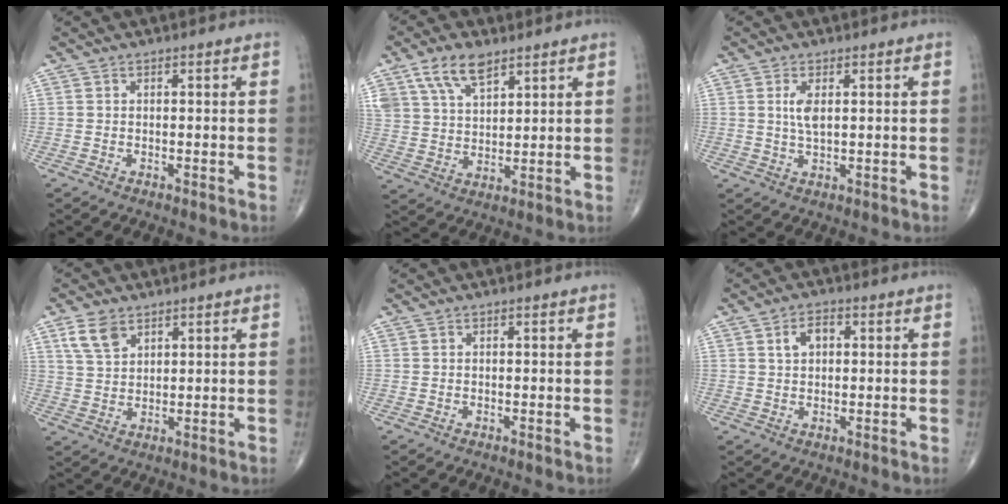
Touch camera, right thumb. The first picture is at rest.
{"total": 9.3, "force": [5.8, 4.6, 5.6], "torque": [-0.096, -0.020, 0.117]}
{"total": 3.5, "force": [0.9, 1.3, 3.1], "torque": [-0.063, -0.005, 0.021]}
{"total": 5.9, "force": [3.6, 3.3, 3.2], "torque": [-0.055, -0.014, 0.079]}
{"total": 0.0}
{"total": 4.0, "force": [1.1, 2.6, 2.8], "torque": [-0.044, 0.007, 0.018]}